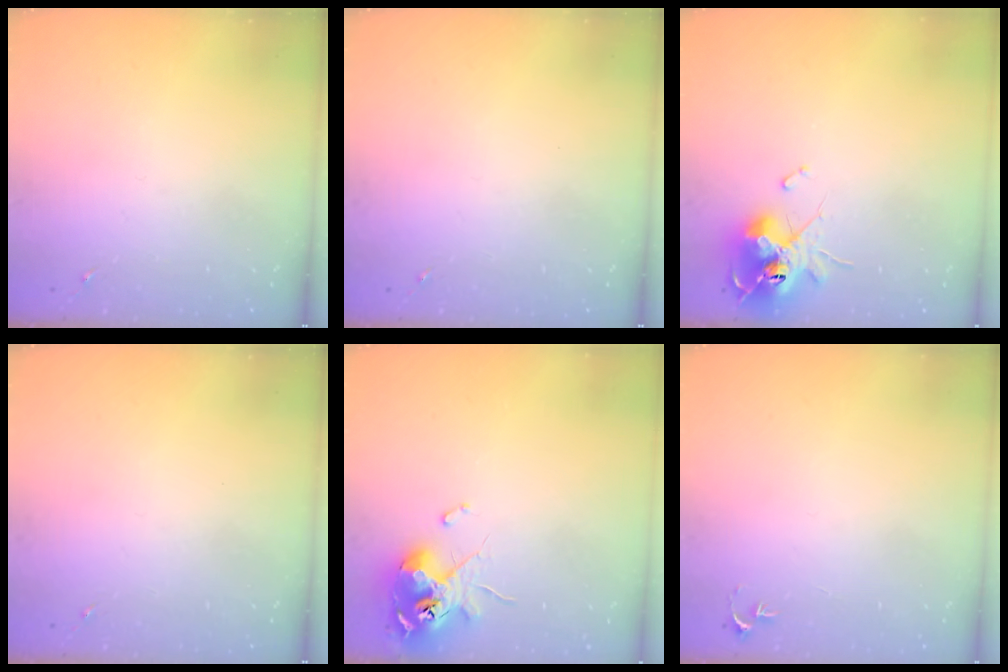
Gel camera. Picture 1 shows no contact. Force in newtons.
{"total": 0.0}
{"total": 13.8, "press": 13.8, "slide": 1.5}
{"total": 0.0}
{"total": 11.9, "press": 11.8, "slide": 1.2}
{"total": 2.7, "press": 2.7, "slide": 0.3}